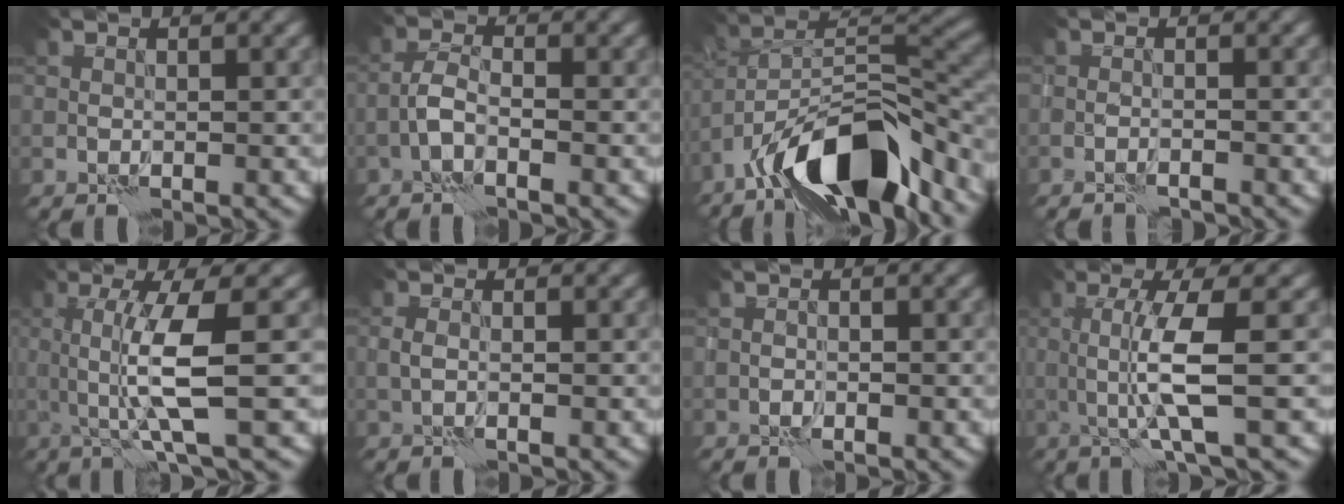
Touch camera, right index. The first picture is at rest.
{"total": 1.1, "force": [-0.6, 0.0, 0.9], "torque": [-0.021, 0.006, -0.016]}
{"total": 12.2, "force": [-8.7, 3.4, 7.9], "torque": [-0.121, 0.009, -0.159]}
{"total": 1.4, "force": [-1.3, -0.3, 0.4], "torque": [-0.008, 0.004, -0.022]}
{"total": 5.3, "force": [0.8, 0.1, 5.2], "torque": [-0.100, -0.004, 0.020]}
{"total": 0.5, "force": [0.4, -0.3, 0.2], "torque": [-0.009, 0.000, 0.008]}
{"total": 0.0}
{"total": 4.4, "force": [0.7, -0.2, 4.4], "torque": [-0.089, -0.005, 0.016]}